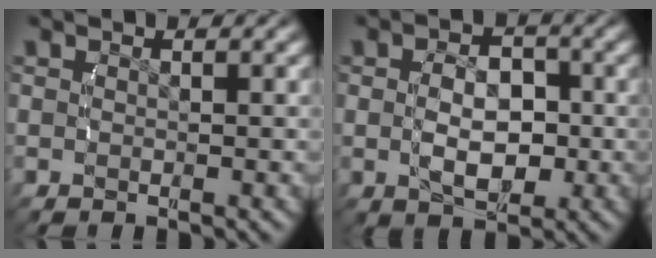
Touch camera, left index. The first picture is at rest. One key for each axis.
{"total": 4.7, "fx": -0.3, "fy": 2.9, "fz": 3.7, "tx": -0.053, "ty": -0.004, "tz": -0.003}